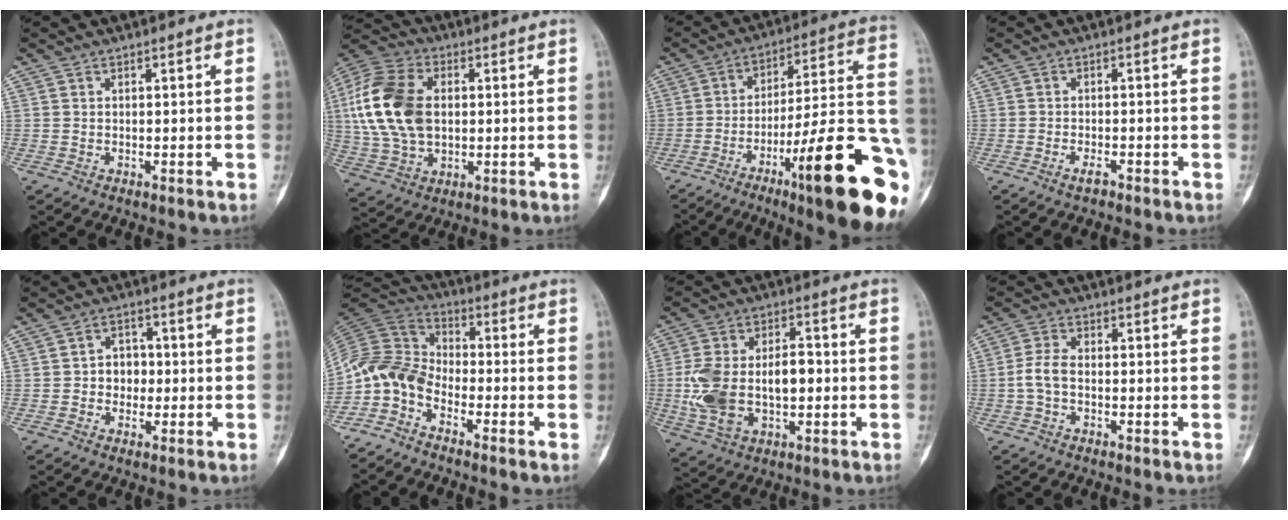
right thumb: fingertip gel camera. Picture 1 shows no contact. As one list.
[{"total": 18.2, "force": [1.7, 11.9, 13.6], "torque": [-0.271, 0.010, 0.033]}, {"total": 26.8, "force": [-11.2, 4.3, 23.9], "torque": [-0.272, 0.052, -0.165]}, {"total": 1.9, "force": [-1.4, 0.7, 1.0], "torque": [-0.017, 0.007, -0.026]}, {"total": 5.1, "force": [-0.5, 4.2, 2.8], "torque": [-0.010, 0.015, -0.015]}, {"total": 10.1, "force": [-5.2, 6.8, 5.3], "torque": [-0.104, 0.063, -0.123]}, {"total": 15.1, "force": [-1.4, 9.0, 12.1], "torque": [-0.227, 0.026, -0.015]}, {"total": 4.2, "force": [-0.9, 2.5, 3.3], "torque": [-0.068, 0.013, -0.024]}]